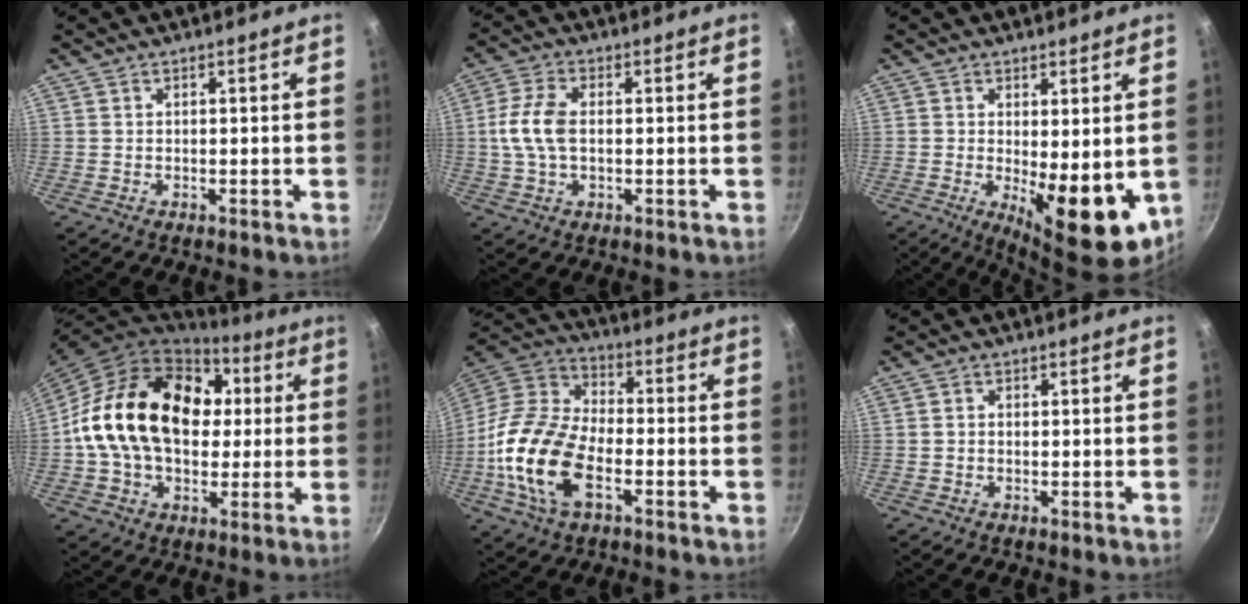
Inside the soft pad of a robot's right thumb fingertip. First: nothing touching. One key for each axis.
{"total": 7.9, "fx": 0.3, "fy": 4.3, "fz": 6.6, "tx": -0.142, "ty": 0.013, "tz": 0.001}
{"total": 11.9, "fx": -1.4, "fy": 4.7, "fz": 10.9, "tx": -0.123, "ty": -0.012, "tz": -0.005}
{"total": 24.8, "fx": 3.2, "fy": 17.5, "fz": 17.3, "tx": -0.275, "ty": 0.033, "tz": 0.049}
{"total": 19.6, "fx": -5.7, "fy": 11.1, "fz": 15.1, "tx": -0.290, "ty": 0.035, "tz": -0.128}
{"total": 0.9, "fx": 0.0, "fy": 0.8, "fz": 0.5, "tx": -0.007, "ty": 0.005, "tz": -0.001}